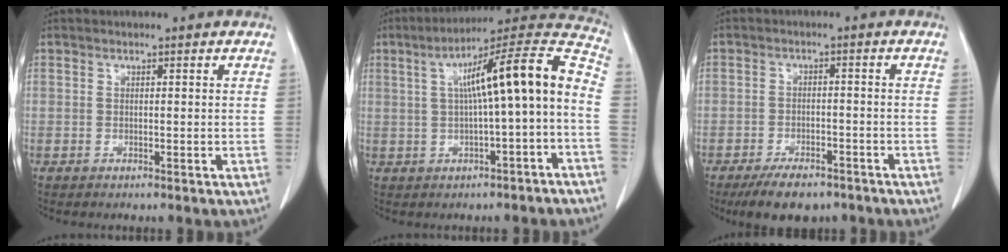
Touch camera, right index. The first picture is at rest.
{"total": 14.6, "force": [-0.2, 1.2, 14.6], "torque": [-0.211, 0.048, 0.000]}
{"total": 7.0, "force": [-5.3, 3.1, 3.4], "torque": [-0.054, -0.001, -0.083]}